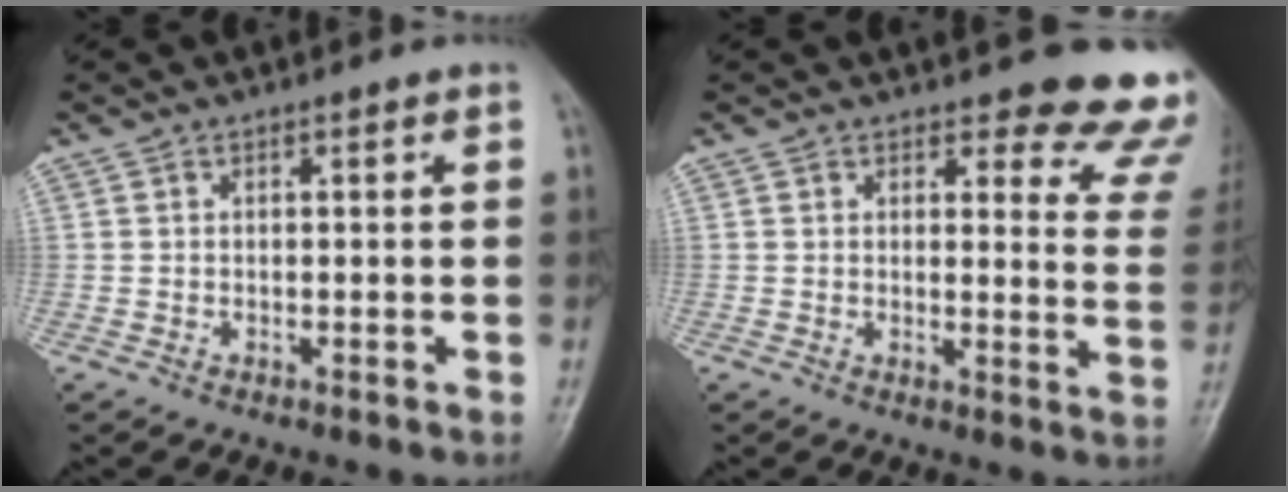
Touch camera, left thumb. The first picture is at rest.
{"total": 13.8, "force": [12.5, 3.9, 4.4], "torque": [0.008, -0.104, 0.110]}